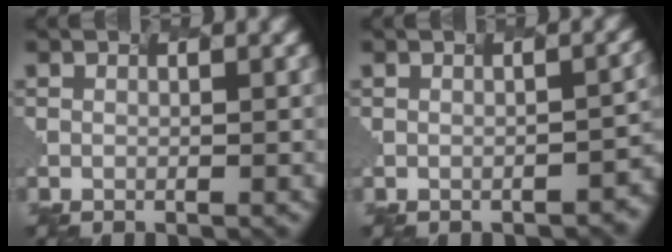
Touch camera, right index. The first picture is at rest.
{"total": 3.5, "force": [-1.2, 1.6, 2.9], "torque": [-0.025, -0.001, 0.005]}